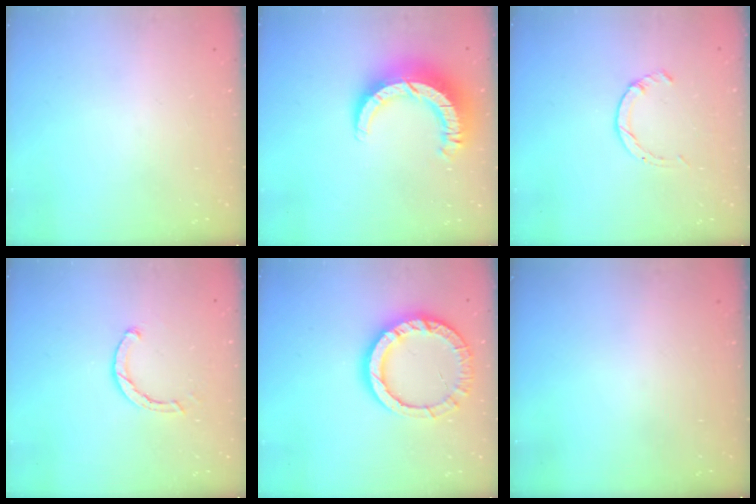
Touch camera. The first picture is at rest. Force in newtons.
{"total": 12.1, "press": 12.0, "slide": 1.2}
{"total": 1.7, "press": 1.7, "slide": 0.2}
{"total": 2.5, "press": 2.5, "slide": 0.1}
{"total": 14.0, "press": 14.0, "slide": 1.2}
{"total": 0.0}